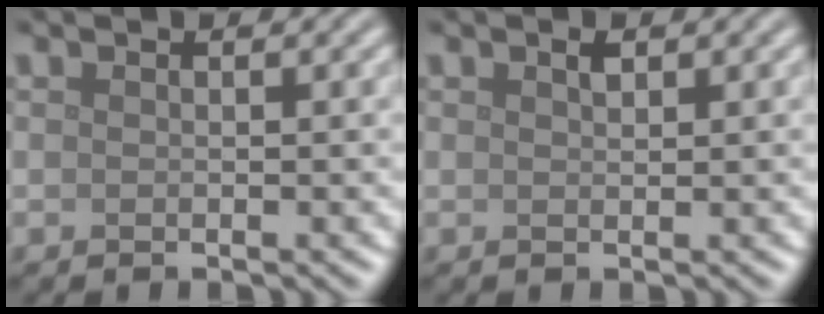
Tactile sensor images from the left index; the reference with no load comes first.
{"total": 0.8, "force": [0.5, 0.4, 0.5], "torque": [-0.012, 0.001, 0.010]}